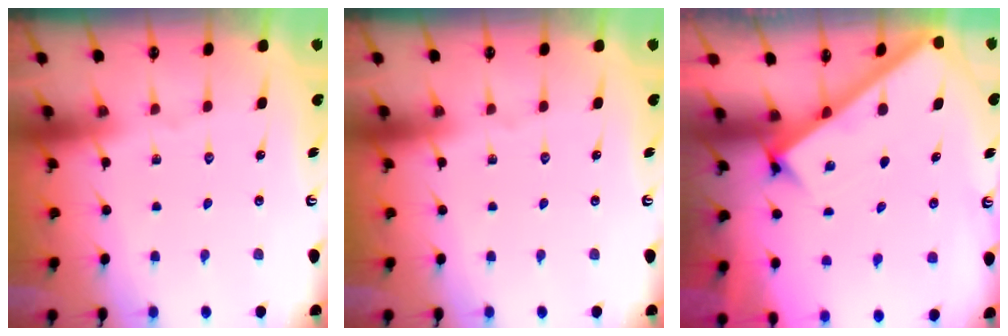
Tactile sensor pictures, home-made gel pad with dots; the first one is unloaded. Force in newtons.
{"total": 0.0}
{"total": 2.6, "press": 2.6, "slide": 0.3}